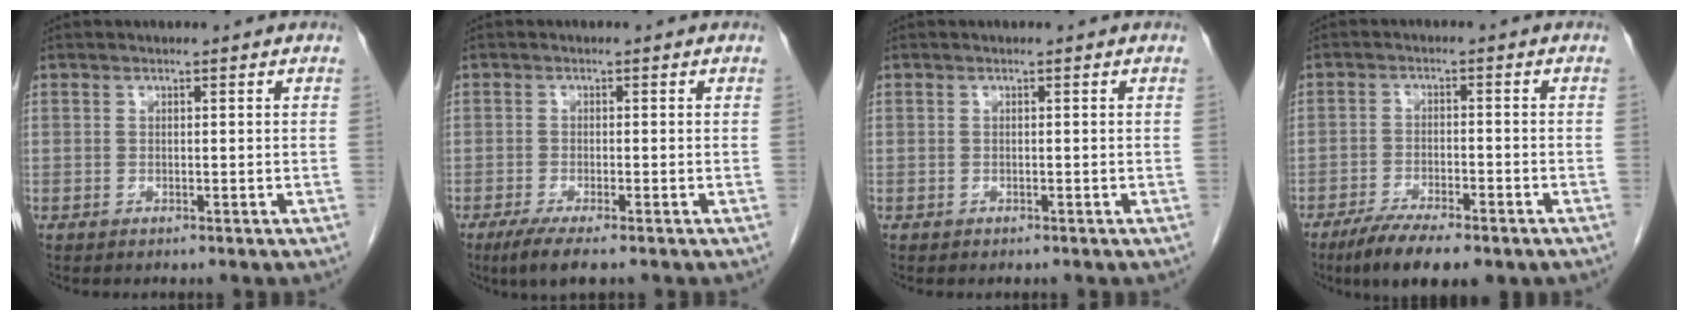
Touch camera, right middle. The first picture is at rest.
{"total": 4.2, "force": [-2.9, 0.4, 3.1], "torque": [-0.059, -0.013, -0.049]}
{"total": 0.0}
{"total": 9.2, "force": [-6.6, 2.4, 6.0], "torque": [-0.095, -0.015, -0.101]}